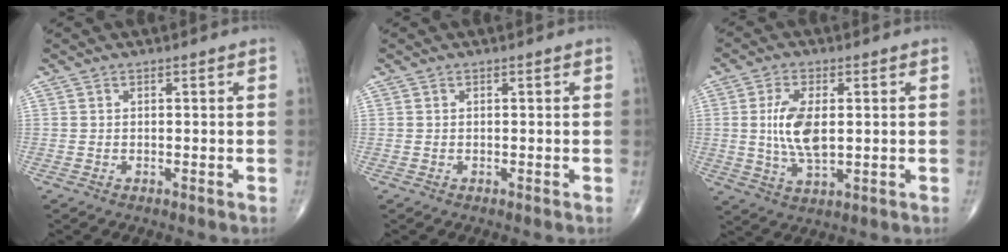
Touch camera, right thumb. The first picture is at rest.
{"total": 0.0}
{"total": 9.1, "force": [0.8, 4.3, 8.1], "torque": [-0.163, -0.011, 0.019]}